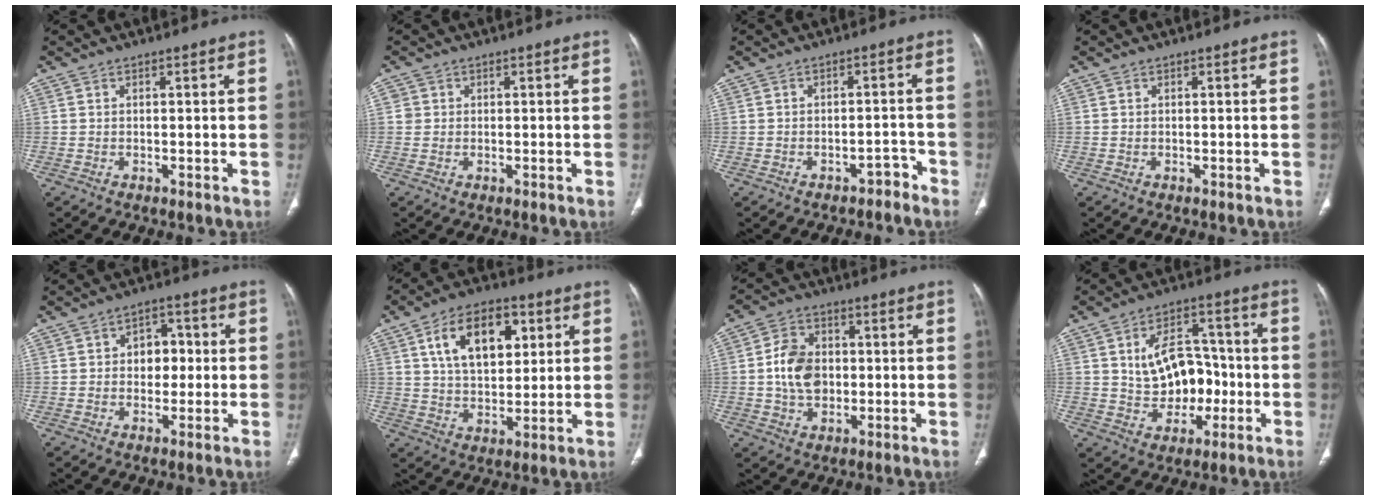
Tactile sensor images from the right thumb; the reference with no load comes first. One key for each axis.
{"total": 1.3, "fx": 0.2, "fy": 1.3, "fz": 0.1, "tx": 0.009, "ty": 0.003, "tz": 0.002}
{"total": 3.2, "fx": -2.7, "fy": 1.6, "fz": 0.7, "tx": -0.003, "ty": 0.035, "tz": -0.032}
{"total": 0.0}
{"total": 6.1, "fx": 0.3, "fy": 4.6, "fz": 4.1, "tx": -0.023, "ty": 0.013, "tz": -0.001}
{"total": 14.3, "fx": 5.1, "fy": 8.4, "fz": 10.4, "tx": -0.139, "ty": -0.007, "tz": 0.087}
{"total": 9.2, "fx": -0.2, "fy": 6.9, "fz": 6.1, "tx": -0.089, "ty": 0.009, "tz": -0.005}
{"total": 12.4, "fx": -0.8, "fy": 9.0, "fz": 8.5, "tx": -0.086, "ty": 0.034, "tz": -0.005}